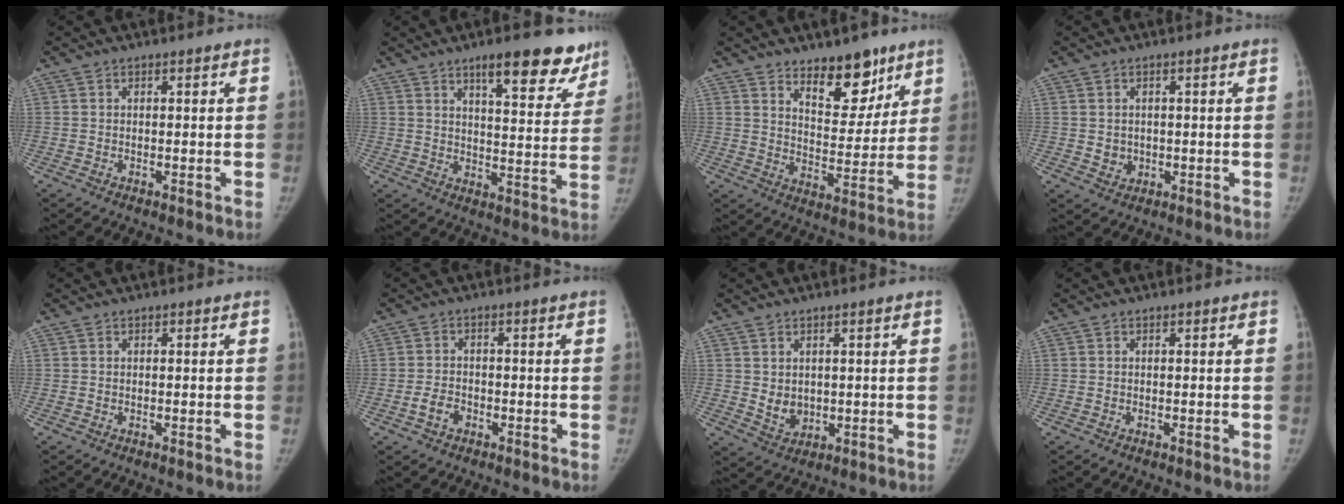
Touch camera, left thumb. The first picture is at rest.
{"total": 14.2, "force": [9.8, 4.4, 9.3], "torque": [-0.074, -0.055, 0.133]}
{"total": 12.0, "force": [8.3, 5.6, 6.6], "torque": [-0.054, -0.061, 0.133]}
{"total": 2.6, "force": [0.0, 2.4, 1.1], "torque": [-0.009, -0.001, 0.008]}
{"total": 0.0}
{"total": 3.2, "force": [-1.5, 2.2, 1.7], "torque": [-0.031, 0.013, -0.026]}
{"total": 4.1, "force": [0.7, 3.2, 2.5], "torque": [-0.028, -0.014, 0.026]}
{"total": 0.0}